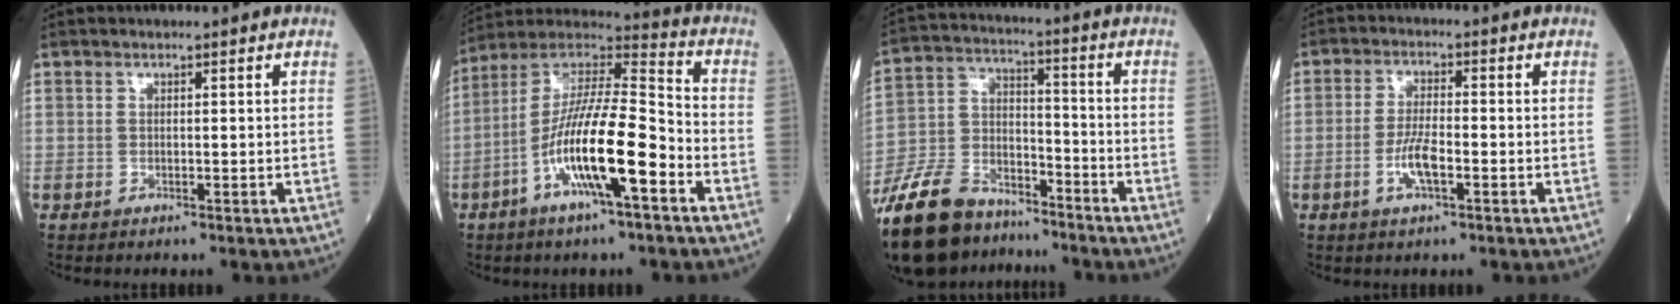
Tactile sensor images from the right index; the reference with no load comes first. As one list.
[{"total": 16.5, "force": [-6.0, 2.4, 15.2], "torque": [-0.288, 0.001, -0.111]}, {"total": 18.1, "force": [-14.3, 8.2, 7.5], "torque": [-0.179, 0.010, -0.257]}, {"total": 4.8, "force": [-1.8, 1.0, 4.4], "torque": [-0.088, 0.001, -0.035]}]